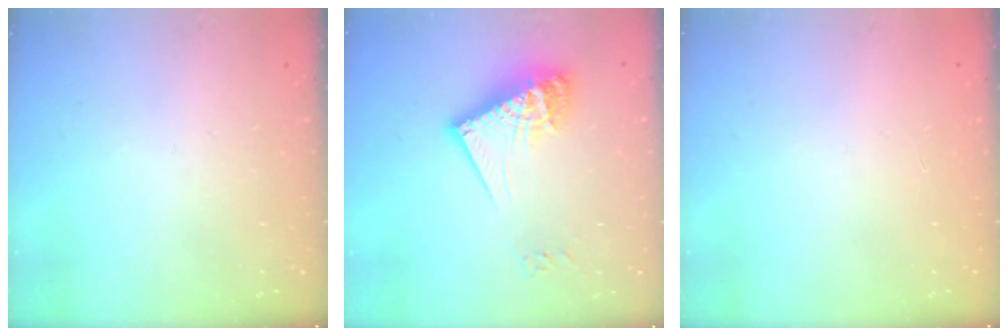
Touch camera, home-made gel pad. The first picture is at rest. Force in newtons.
{"total": 15.8, "press": 15.8, "slide": 1.2}
{"total": 0.0}